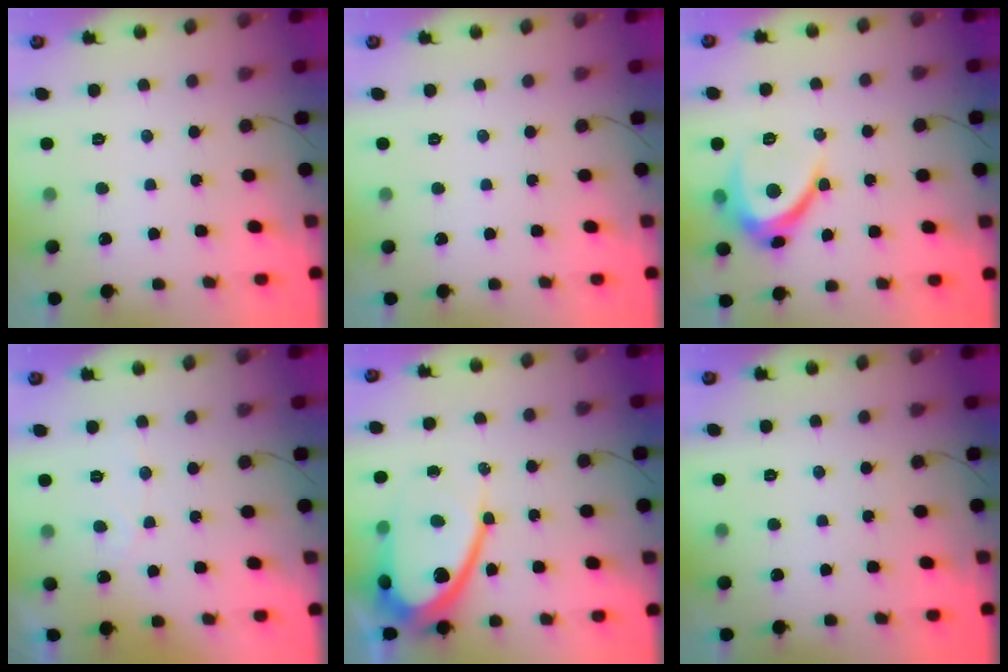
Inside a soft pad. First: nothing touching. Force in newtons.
{"total": 0.0}
{"total": 10.0, "press": 10.0, "slide": 0.9}
{"total": 2.7, "press": 2.7, "slide": 0.1}
{"total": 15.9, "press": 15.9, "slide": 1.2}
{"total": 0.0}